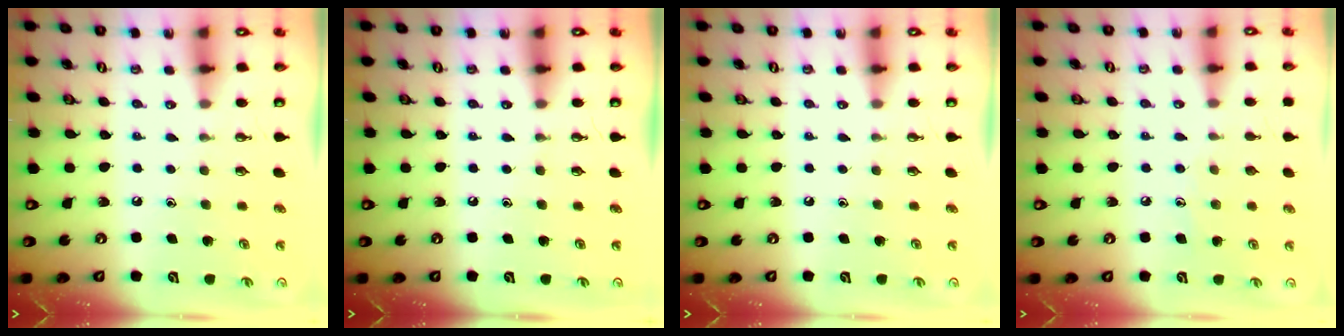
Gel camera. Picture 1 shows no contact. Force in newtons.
{"total": 0.0}
{"total": 0.0}
{"total": 5.4, "press": 5.4, "slide": 0.5}